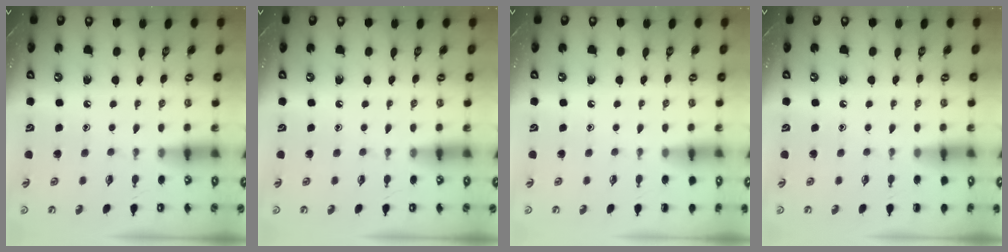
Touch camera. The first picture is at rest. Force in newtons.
{"total": 0.0}
{"total": 0.0}
{"total": 0.0}